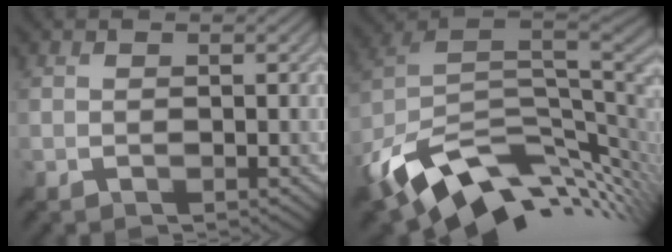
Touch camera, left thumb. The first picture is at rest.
{"total": 15.3, "force": [-4.3, 9.3, 11.3], "torque": [-0.246, -0.032, -0.060]}